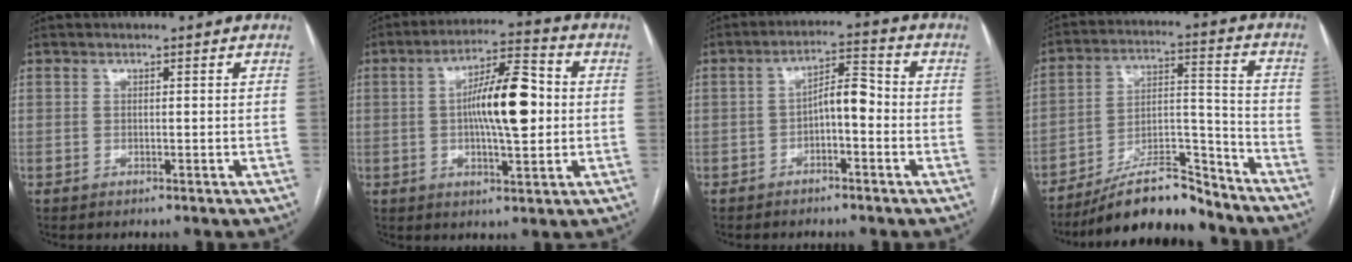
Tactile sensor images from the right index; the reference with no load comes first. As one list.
[{"total": 11.9, "force": [0.4, 3.0, 11.5], "torque": [-0.199, 0.020, 0.004]}, {"total": 5.4, "force": [-1.3, 1.9, 4.9], "torque": [-0.084, 0.025, -0.023]}, {"total": 14.6, "force": [-12.7, 3.2, 6.4], "torque": [-0.096, 0.031, -0.217]}]